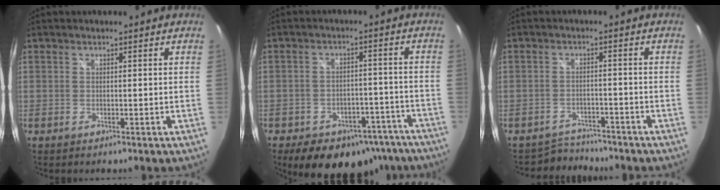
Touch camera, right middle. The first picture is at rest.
{"total": 15.8, "force": [-11.3, 9.1, 6.4], "torque": [-0.119, 0.024, -0.122]}
{"total": 4.7, "force": [-4.4, 1.6, -0.5], "torque": [-0.002, 0.005, -0.073]}